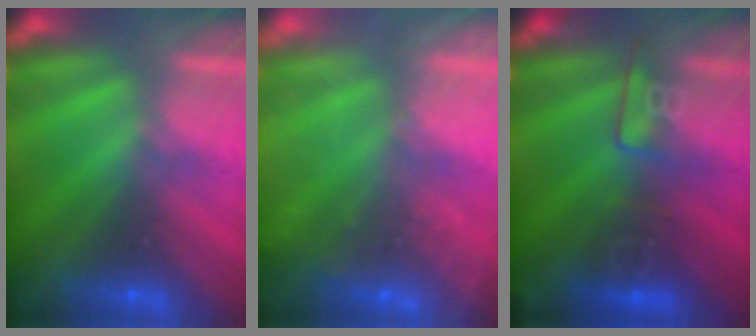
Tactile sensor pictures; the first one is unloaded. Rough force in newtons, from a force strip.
{"total": 2.4}
{"total": 2.4}